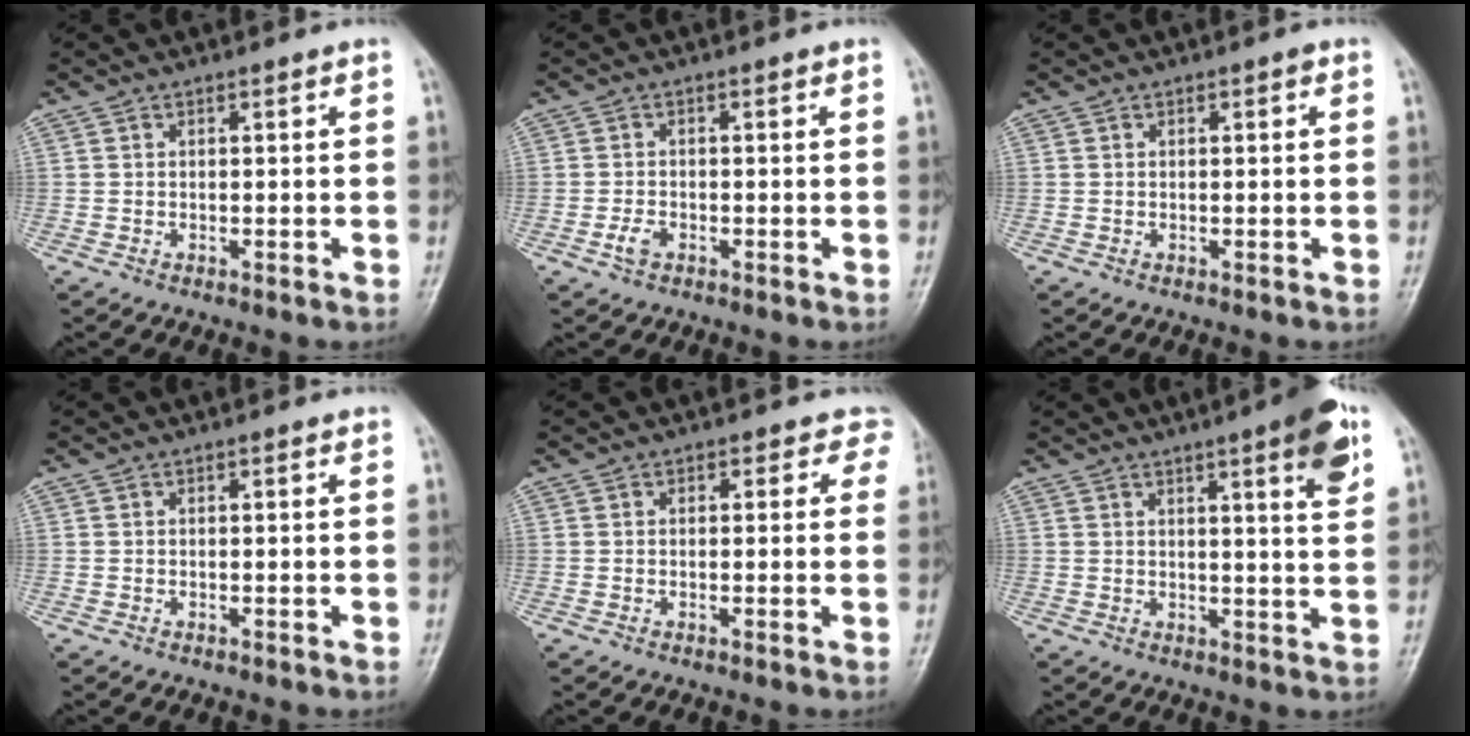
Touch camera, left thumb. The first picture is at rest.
{"total": 2.1, "force": [-1.0, 1.3, 1.4], "torque": [-0.029, 0.005, -0.021]}
{"total": 0.7, "force": [0.2, 0.3, 0.6], "torque": [-0.006, 0.002, 0.002]}
{"total": 0.0}
{"total": 2.7, "force": [1.6, 2.1, 0.6], "torque": [0.029, -0.004, -0.001]}
{"total": 8.7, "force": [4.5, 1.2, 7.3], "torque": [-0.089, -0.019, 0.056]}